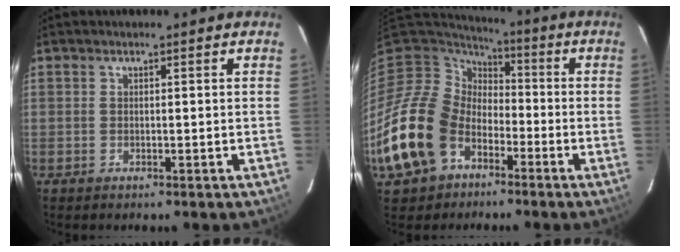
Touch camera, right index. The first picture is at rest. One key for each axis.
{"total": 20.0, "fx": -9.0, "fy": 14.9, "fz": 9.9, "tx": -0.258, "ty": -0.001, "tz": -0.159}